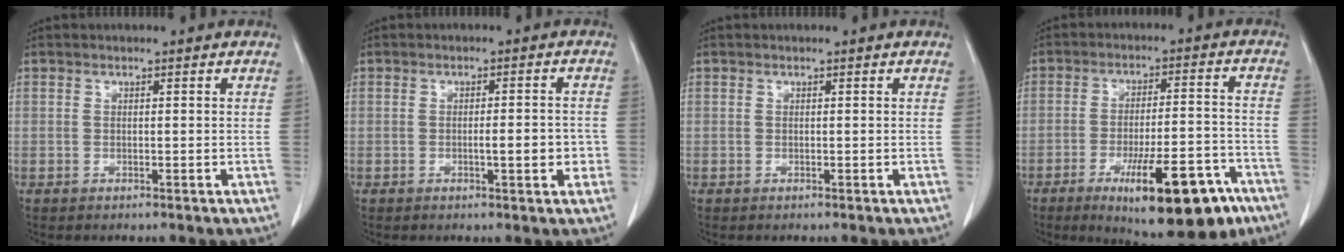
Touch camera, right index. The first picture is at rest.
{"total": 4.1, "force": [-0.9, 0.9, 3.9], "torque": [-0.059, 0.001, -0.009]}
{"total": 0.0}
{"total": 16.7, "force": [-9.7, 3.8, 13.1], "torque": [-0.159, 0.001, -0.137]}